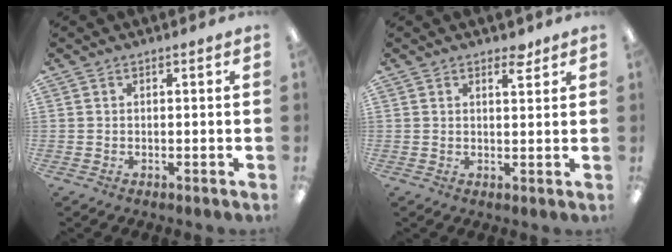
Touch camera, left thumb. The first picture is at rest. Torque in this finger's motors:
{"motor_torque": [-0.04, 0.17, -0.24, -0.30, 0.00]}